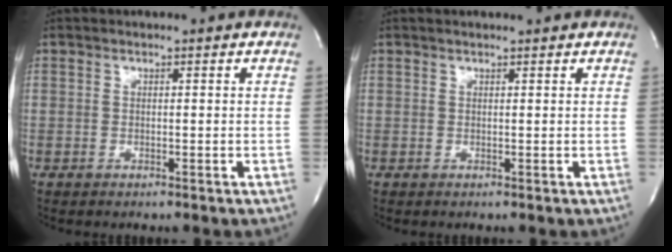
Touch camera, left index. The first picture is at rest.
{"total": 1.5, "force": [1.3, 0.0, 0.6], "torque": [-0.009, 0.014, 0.021]}